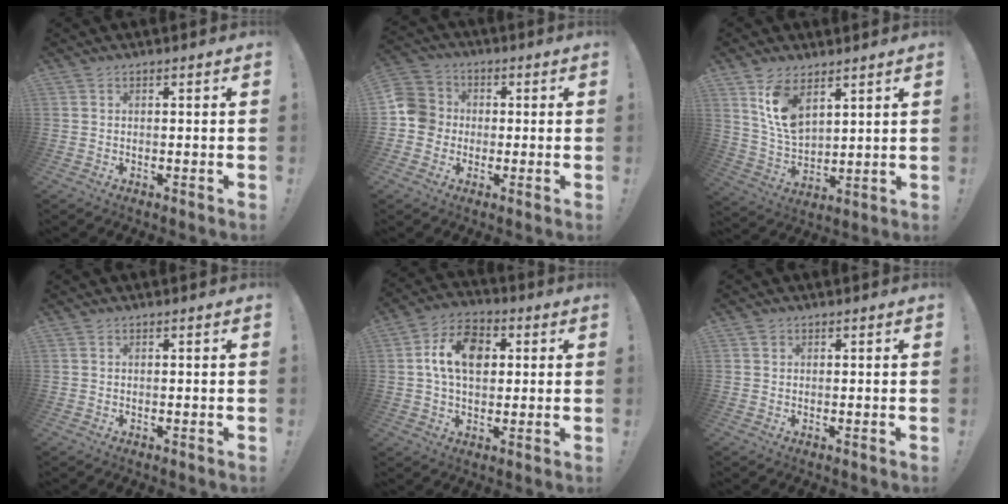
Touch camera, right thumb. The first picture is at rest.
{"total": 8.9, "force": [-1.1, 8.4, 2.6], "torque": [-0.057, 0.024, -0.016]}
{"total": 11.3, "force": [6.9, 6.2, 6.5], "torque": [-0.125, -0.035, 0.133]}
{"total": 0.0}
{"total": 12.8, "force": [2.6, 8.7, 9.0], "torque": [-0.138, 0.013, 0.052]}
{"total": 0.9, "force": [0.5, 0.8, 0.0], "torque": [-0.001, 0.001, 0.009]}